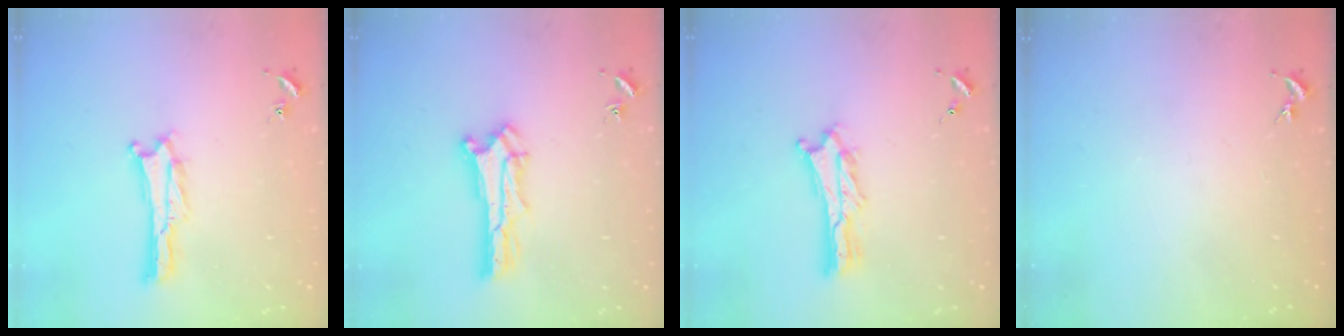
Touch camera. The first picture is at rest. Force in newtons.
{"total": 1.4, "press": 1.4, "slide": 0.2}
{"total": 2.7, "press": 2.7, "slide": 0.3}
{"total": 0.0}